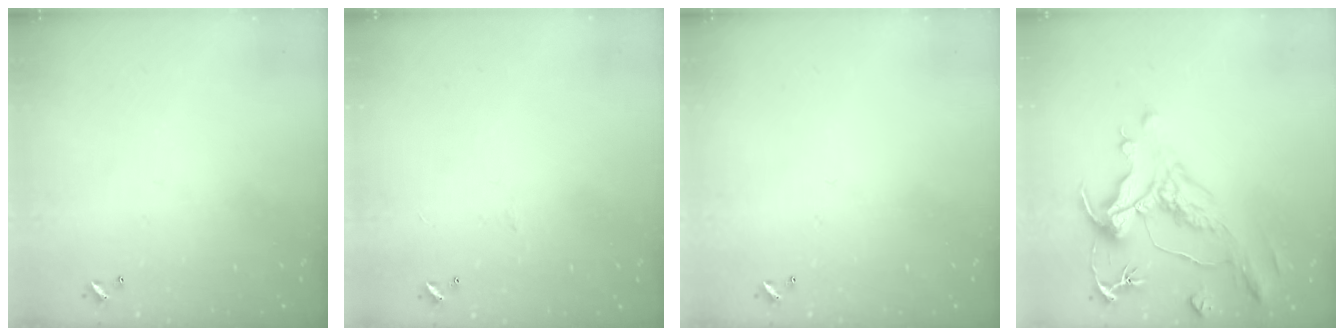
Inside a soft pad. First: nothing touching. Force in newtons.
{"total": 0.0}
{"total": 0.0}
{"total": 1.6, "press": 0.6, "slide": 1.5}